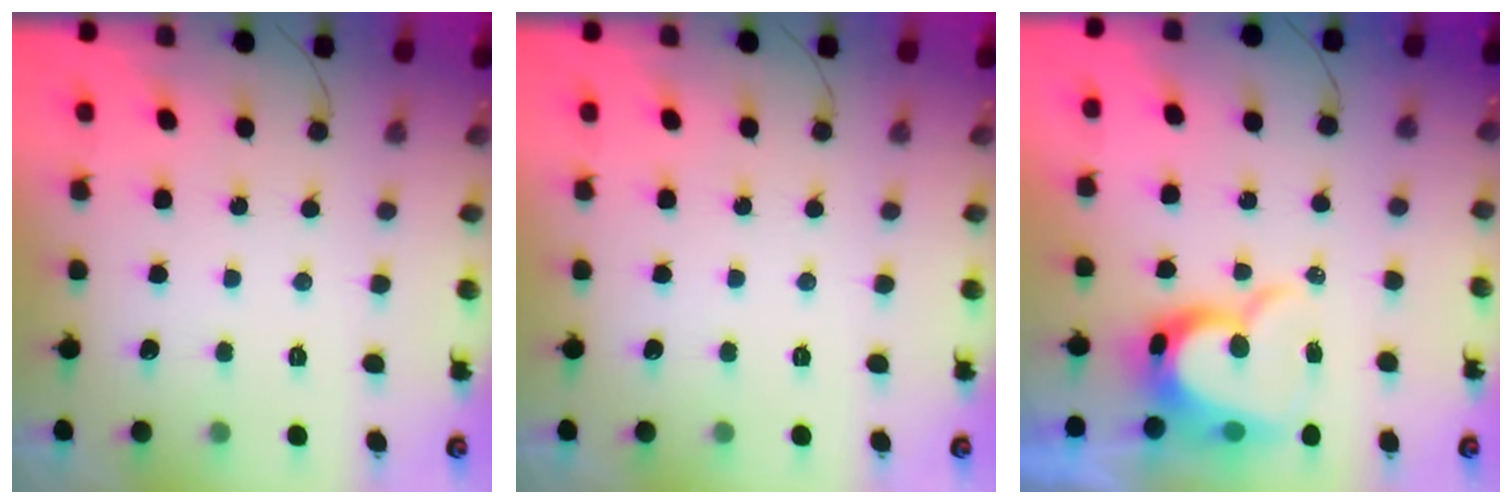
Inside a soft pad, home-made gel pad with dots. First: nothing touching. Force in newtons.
{"total": 0.0}
{"total": 13.0, "press": 13.0, "slide": 1.1}